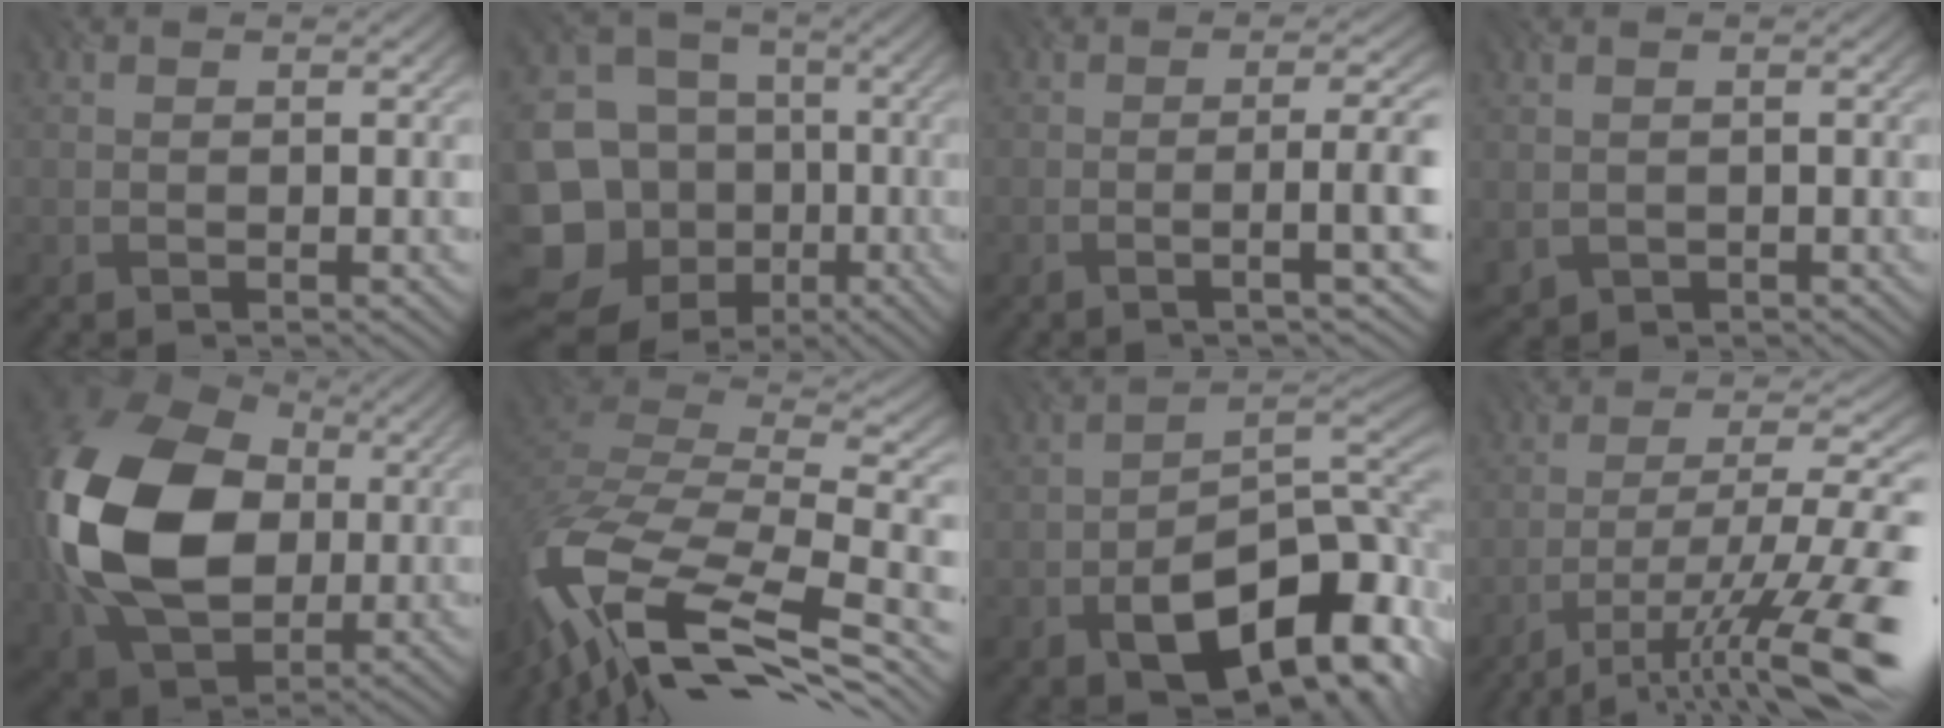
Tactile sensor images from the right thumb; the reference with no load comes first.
{"total": 17.1, "force": [-5.2, 15.2, 5.9], "torque": [-0.198, -0.017, -0.088]}
{"total": 6.1, "force": [-1.5, 0.8, 5.9], "torque": [-0.077, 0.014, -0.033]}
{"total": 1.5, "force": [-0.5, 1.3, 0.6], "torque": [-0.022, -0.011, -0.005]}
{"total": 18.2, "force": [0.8, 13.4, 12.4], "torque": [-0.305, -0.007, 0.011]}
{"total": 16.1, "force": [-9.8, 6.6, 11.0], "torque": [-0.273, -0.015, -0.167]}
{"total": 15.1, "force": [-6.7, 7.6, 11.3], "torque": [-0.159, -0.025, -0.107]}
{"total": 15.5, "force": [-8.3, 3.6, 12.5], "torque": [-0.211, -0.003, -0.140]}